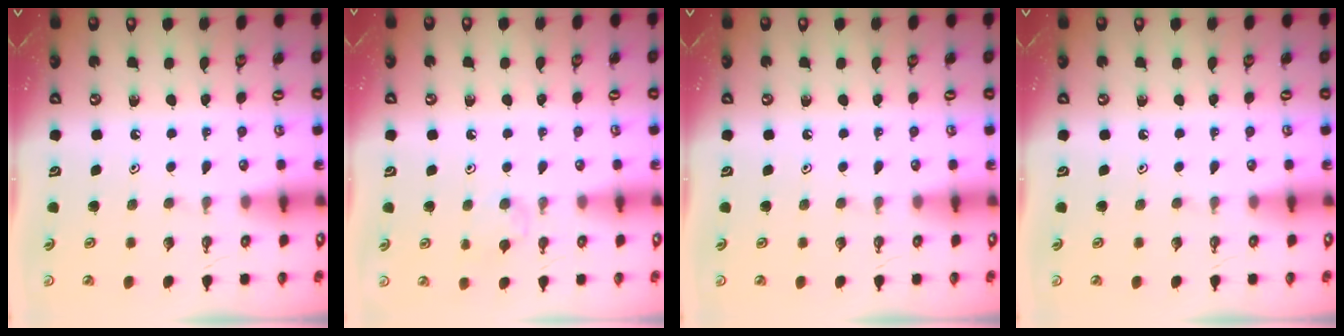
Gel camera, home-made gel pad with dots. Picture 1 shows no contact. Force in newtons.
{"total": 4.8, "press": 4.7, "slide": 0.8}
{"total": 0.0}
{"total": 0.0}